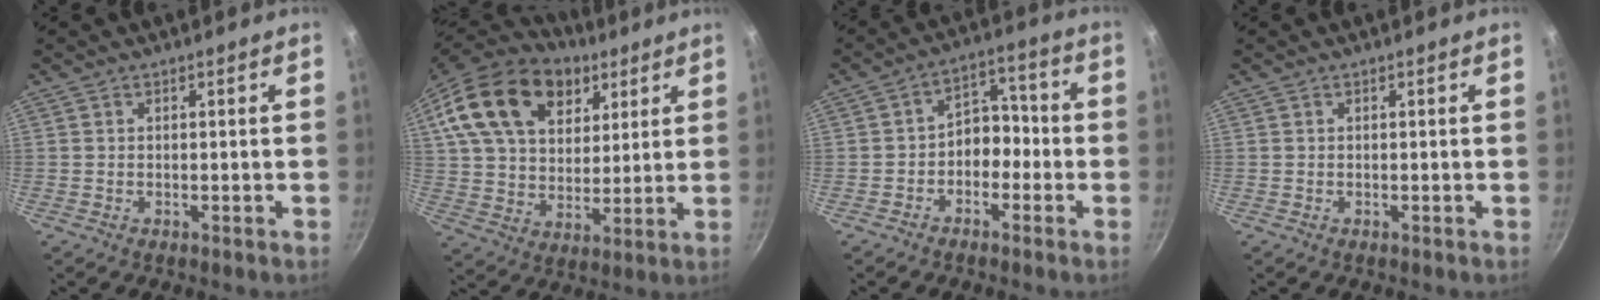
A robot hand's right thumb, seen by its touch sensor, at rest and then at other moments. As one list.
[{"total": 24.0, "force": [12.0, 15.5, 13.8], "torque": [-0.229, -0.013, 0.210]}, {"total": 6.6, "force": [-2.0, 4.9, 3.9], "torque": [-0.008, 0.041, -0.043]}, {"total": 0.0}]